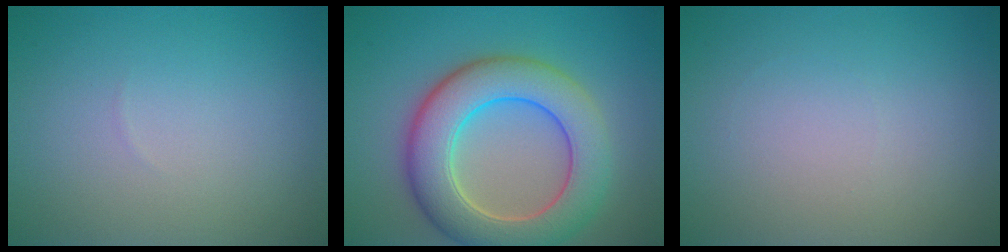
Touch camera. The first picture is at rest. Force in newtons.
{"total": 8.6, "press": 8.6, "slide": 0.5}
{"total": 0.0}